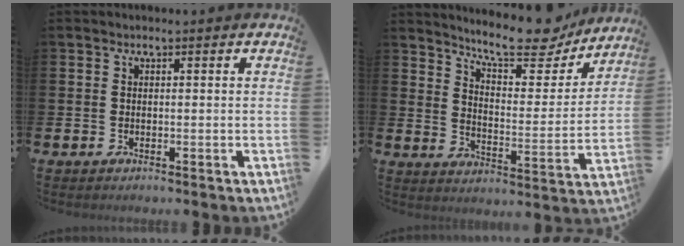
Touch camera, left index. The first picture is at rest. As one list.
[{"total": 10.8, "force": [9.9, 2.2, 3.6], "torque": [-0.062, -0.077, 0.170]}]